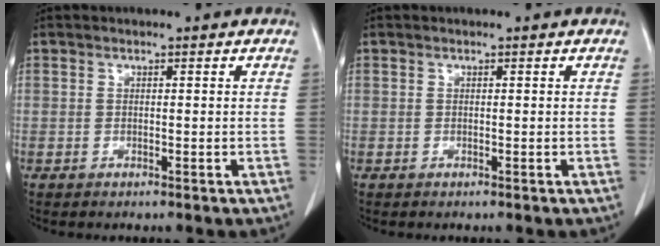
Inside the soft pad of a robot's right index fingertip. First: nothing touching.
{"total": 0.0}